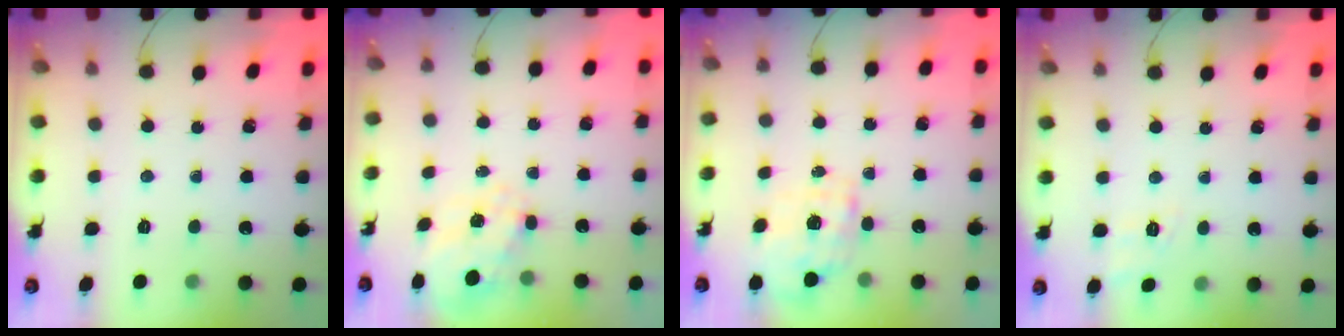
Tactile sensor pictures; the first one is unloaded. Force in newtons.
{"total": 6.7, "press": 6.7, "slide": 0.6}
{"total": 1.7, "press": 1.6, "slide": 0.6}
{"total": 3.1, "press": 2.4, "slide": 1.9}